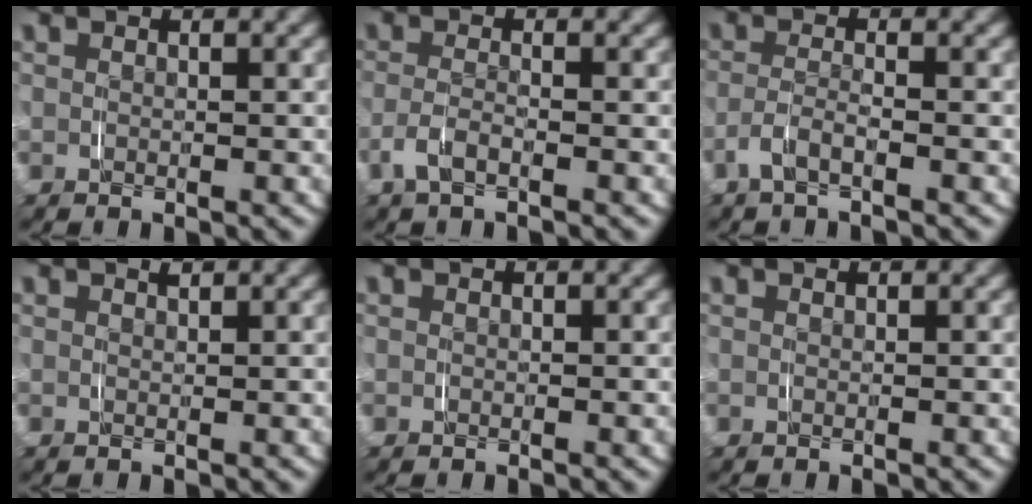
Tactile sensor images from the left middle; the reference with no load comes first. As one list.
[{"total": 2.0, "force": [-1.1, 0.6, 1.6], "torque": [-0.045, -0.005, -0.020]}, {"total": 2.1, "force": [-1.5, 0.4, 1.5], "torque": [-0.036, -0.001, -0.028]}, {"total": 0.5, "force": [0.5, -0.2, 0.1], "torque": [-0.001, 0.000, 0.008]}, {"total": 0.0}, {"total": 0.0}]